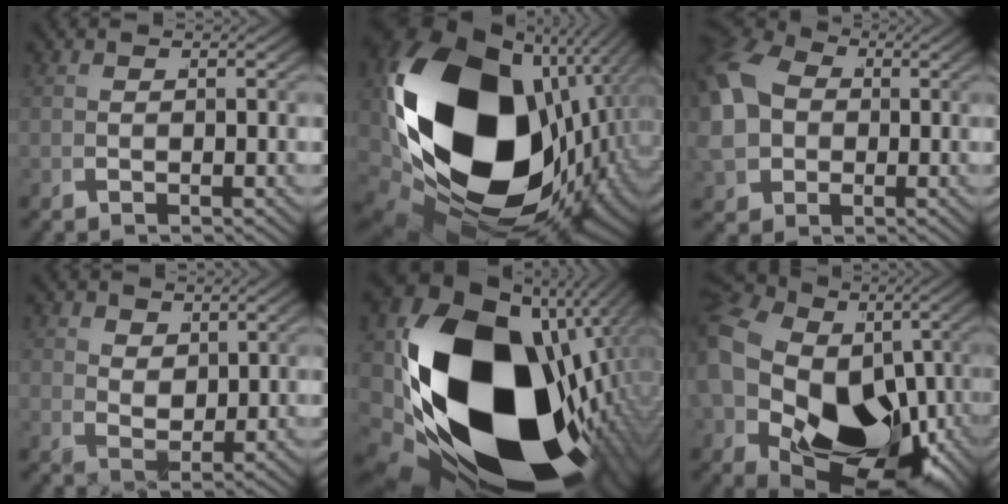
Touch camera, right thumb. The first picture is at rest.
{"total": 35.1, "force": [-2.7, 21.7, 27.5], "torque": [-0.478, -0.062, -0.005]}
{"total": 10.0, "force": [0.8, 8.2, 5.7], "torque": [-0.140, -0.022, 0.019]}
{"total": 2.7, "force": [1.6, 1.6, 1.4], "torque": [-0.018, -0.015, 0.040]}
{"total": 38.0, "force": [-5.6, 23.0, 29.8], "torque": [-0.499, -0.079, -0.048]}
{"total": 22.6, "force": [-2.3, 16.1, 15.7], "torque": [-0.297, -0.070, -0.016]}